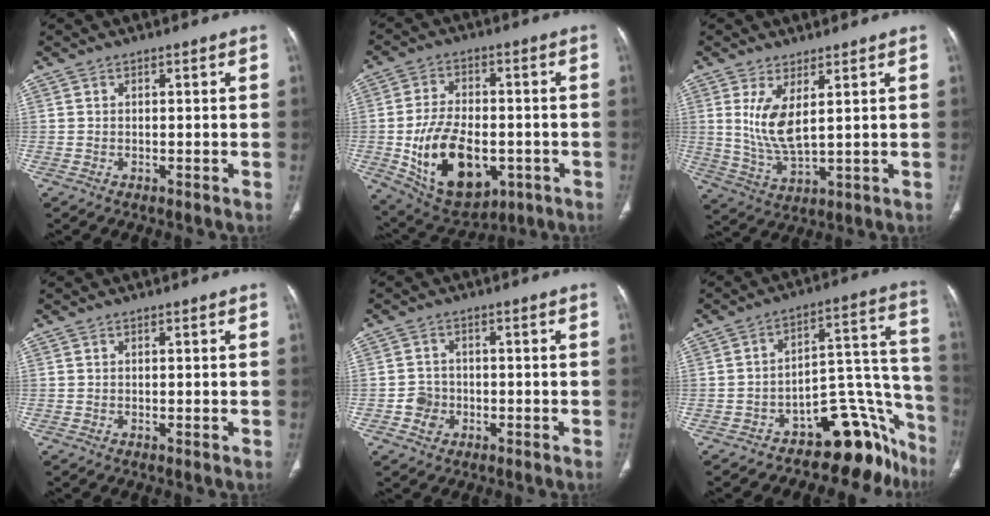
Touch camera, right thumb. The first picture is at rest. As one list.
[{"total": 18.0, "force": [-4.2, 10.9, 13.6], "torque": [-0.211, 0.007, -0.046]}, {"total": 8.0, "force": [2.4, 2.8, 7.1], "torque": [-0.149, -0.028, 0.060]}, {"total": 0.0}, {"total": 3.5, "force": [-1.2, 3.1, 1.0], "torque": [-0.001, 0.011, -0.022]}, {"total": 16.6, "force": [-12.1, 7.9, 8.2], "torque": [-0.020, 0.148, -0.171]}]